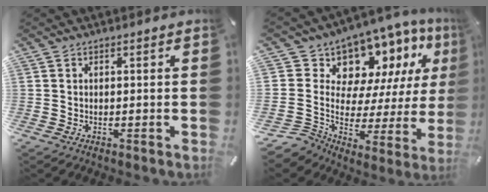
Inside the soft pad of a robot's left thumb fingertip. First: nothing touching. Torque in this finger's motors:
{"motor_torque": [2.09, 2.92, 0.94, 0.49, 0.06]}